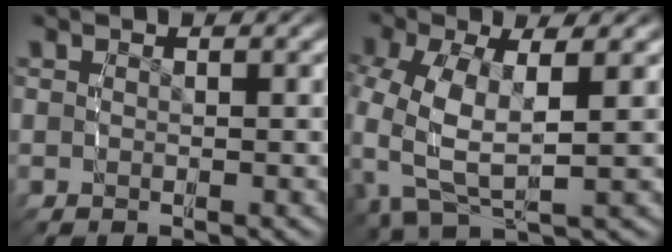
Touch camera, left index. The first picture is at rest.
{"total": 8.8, "force": [0.2, 6.0, 6.4], "torque": [-0.154, -0.027, 0.014]}